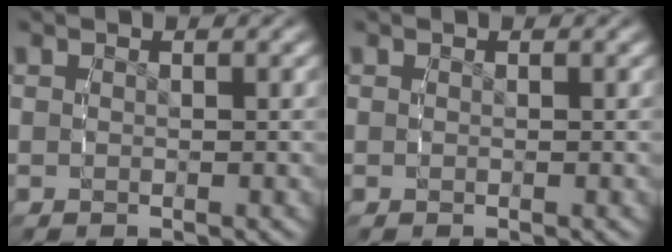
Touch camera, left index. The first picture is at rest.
{"total": 0.0}